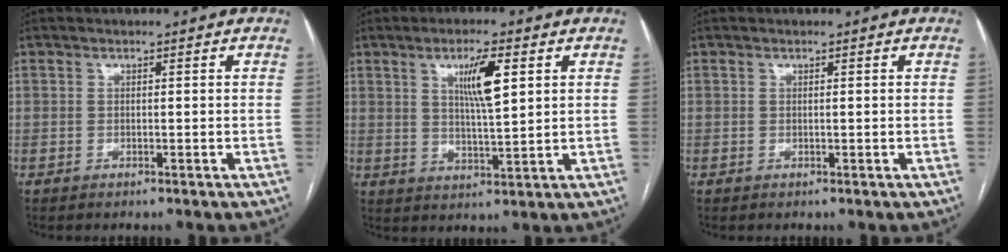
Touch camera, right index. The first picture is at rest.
{"total": 6.9, "force": [2.7, 0.8, 6.3], "torque": [-0.113, -0.002, 0.049]}
{"total": 0.0}